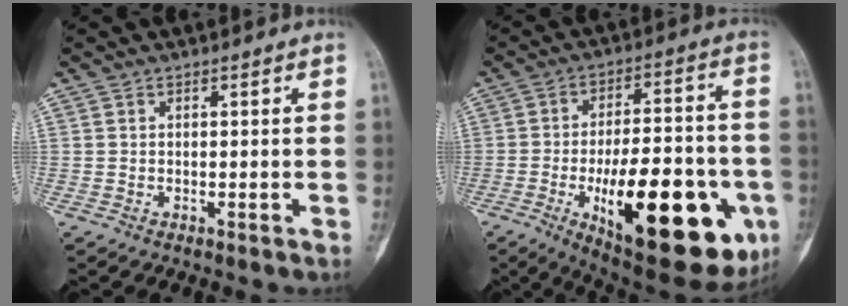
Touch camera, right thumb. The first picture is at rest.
{"total": 28.2, "force": [-8.9, 10.8, 24.5], "torque": [-0.308, 0.005, -0.111]}